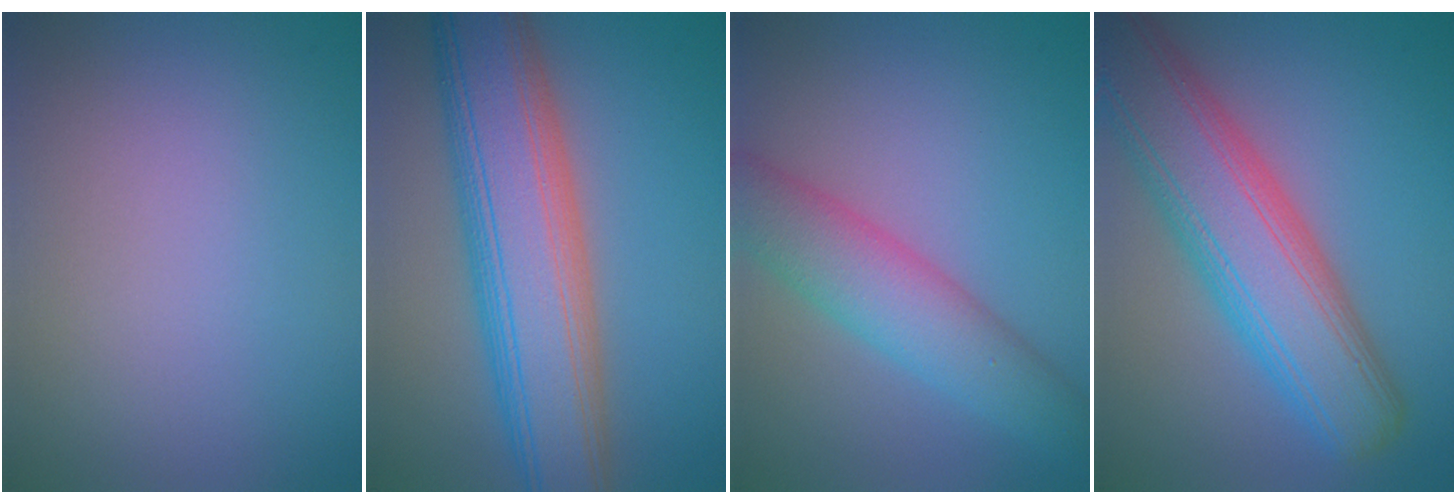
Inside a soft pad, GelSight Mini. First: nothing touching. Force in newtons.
{"total": 11.4, "press": 11.4, "slide": 0.4}
{"total": 6.2, "press": 6.2, "slide": 0.2}
{"total": 10.5, "press": 10.5, "slide": 0.6}